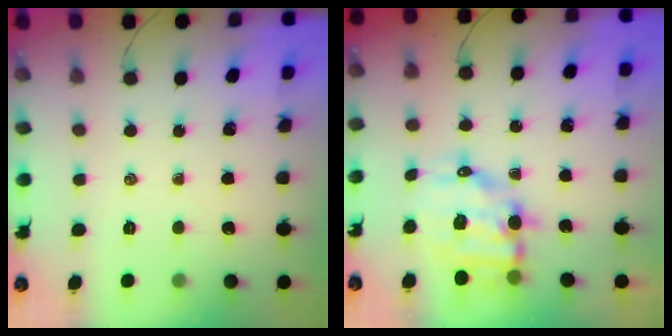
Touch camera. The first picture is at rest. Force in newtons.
{"total": 10.5, "press": 10.2, "slide": 2.4}